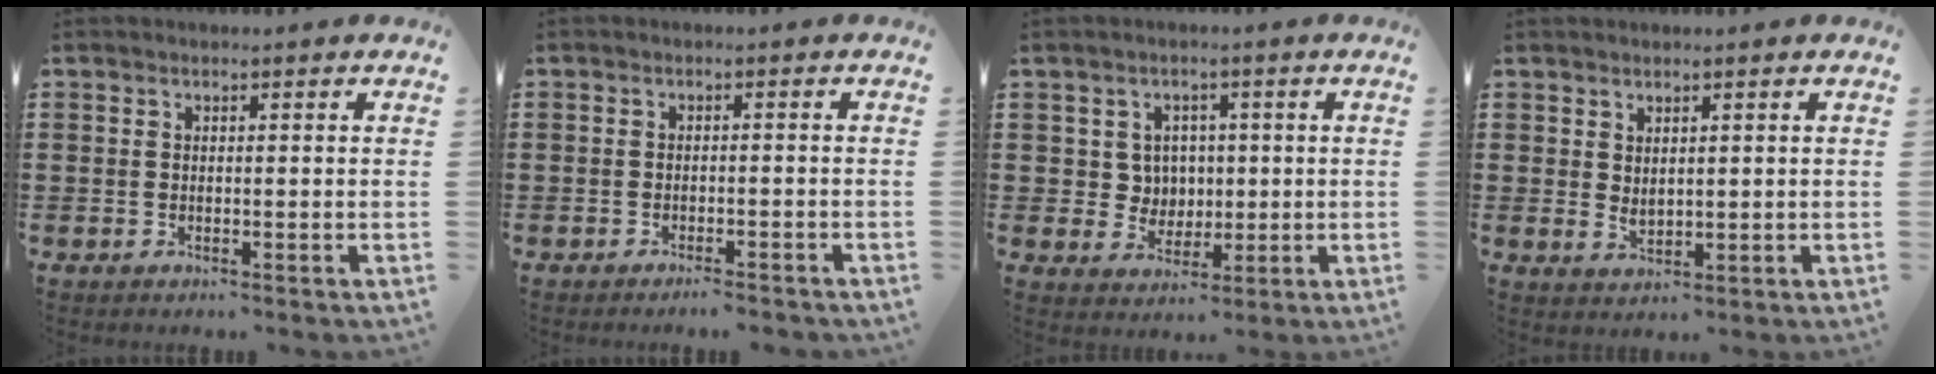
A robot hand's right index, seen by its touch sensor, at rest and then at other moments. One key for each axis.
{"total": 1.6, "fx": -1.5, "fy": 0.0, "fz": 0.6, "tx": -0.012, "ty": 0.001, "tz": -0.029}
{"total": 4.0, "fx": 0.7, "fy": 3.9, "fz": 0.9, "tx": -0.038, "ty": 0.013, "tz": 0.011}
{"total": 1.8, "fx": 1.1, "fy": 0.9, "fz": 1.1, "tx": -0.021, "ty": 0.000, "tz": 0.022}